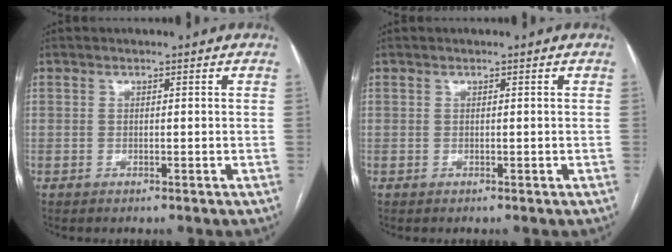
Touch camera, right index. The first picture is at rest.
{"total": 0.0}